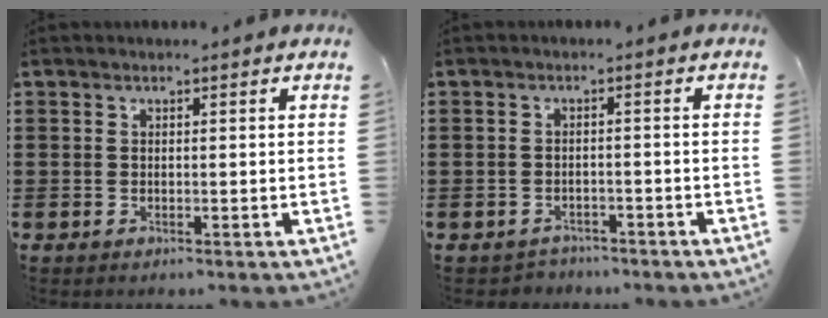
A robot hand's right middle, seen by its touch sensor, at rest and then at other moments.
{"total": 1.6, "force": [-1.5, 0.5, -0.1], "torque": [-0.006, -0.002, -0.034]}